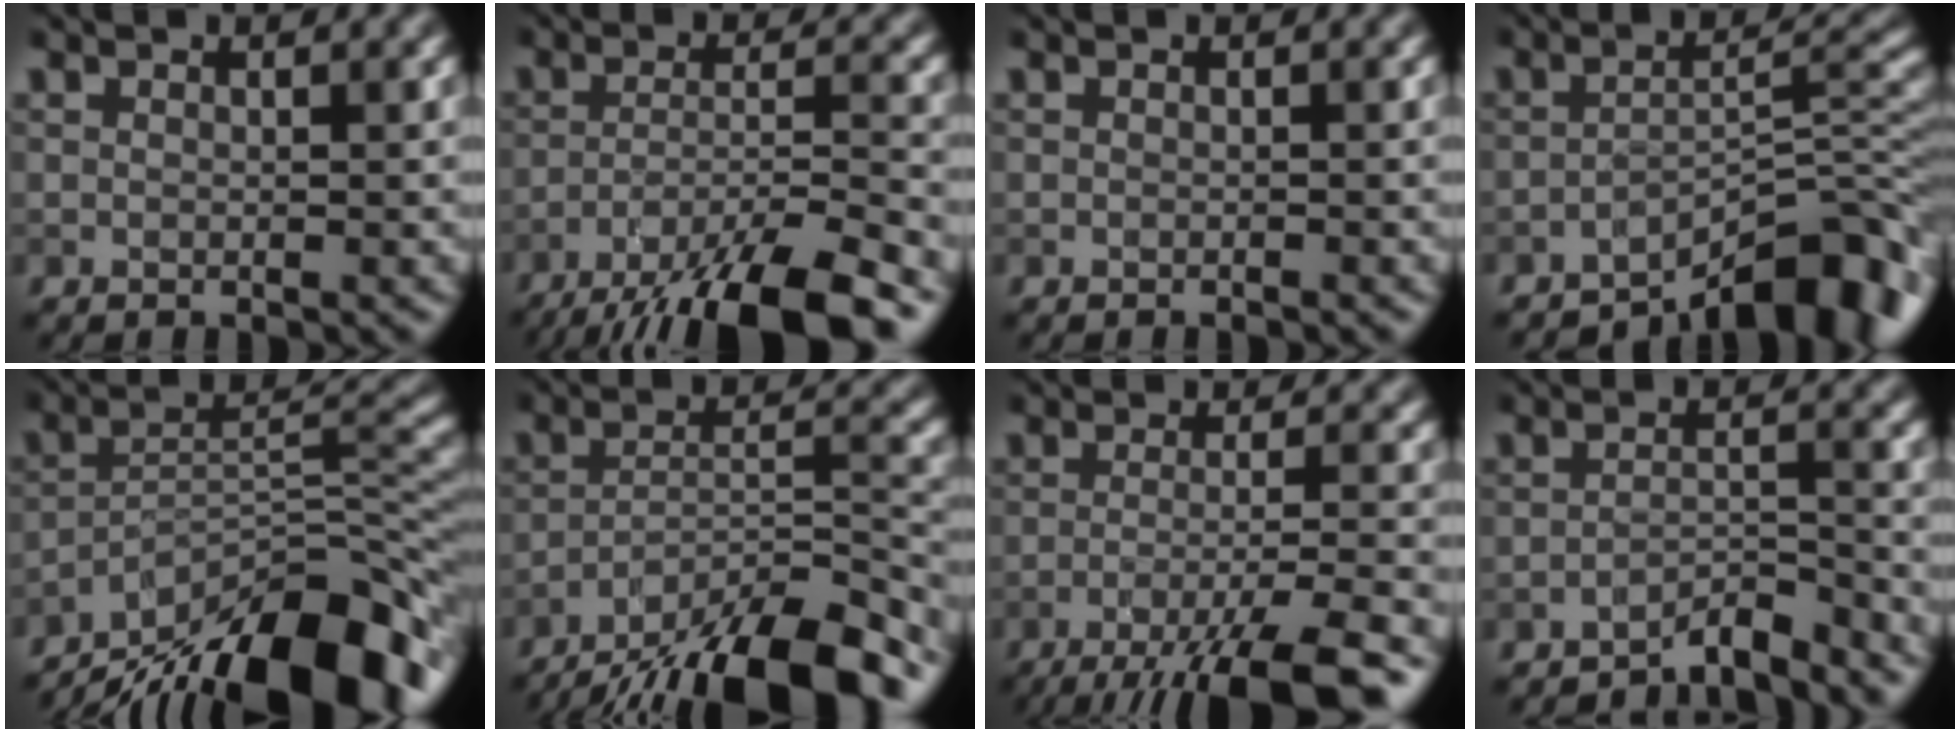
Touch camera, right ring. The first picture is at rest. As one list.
[{"total": 12.1, "force": [-8.8, 2.5, 7.8], "torque": [-0.126, -0.013, -0.143]}, {"total": 0.6, "force": [-0.5, 0.1, 0.2], "torque": [0.000, 0.001, -0.008]}, {"total": 8.7, "force": [-6.3, 2.5, 5.5], "torque": [-0.059, 0.007, -0.104]}, {"total": 15.0, "force": [-11.2, 4.2, 9.1], "torque": [-0.156, 0.017, -0.182]}, {"total": 14.0, "force": [-11.3, 3.4, 7.5], "torque": [-0.130, 0.006, -0.180]}, {"total": 9.8, "force": [-6.5, 1.6, 7.0], "torque": [-0.100, -0.003, -0.107]}, {"total": 3.7, "force": [-3.4, 0.3, 1.4], "torque": [-0.016, 0.011, -0.063]}]